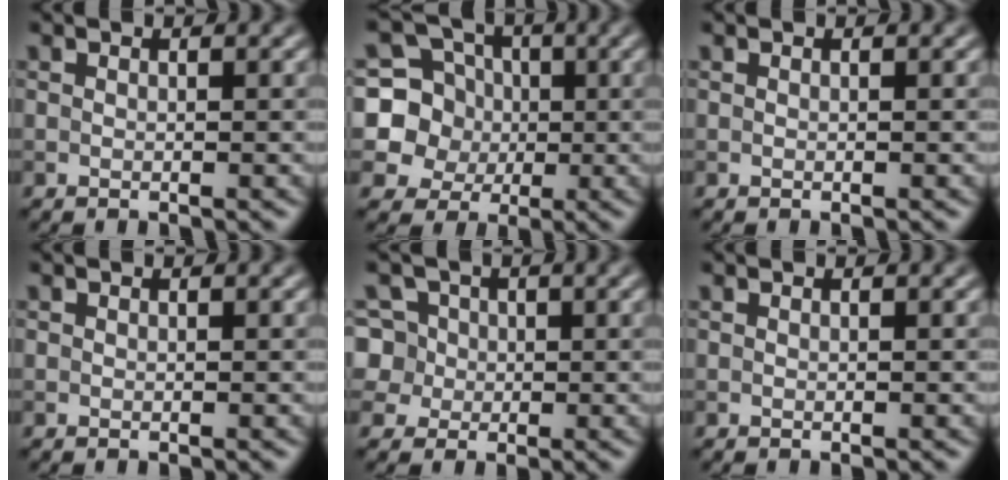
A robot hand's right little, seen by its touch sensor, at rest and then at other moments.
{"total": 6.4, "force": [0.4, 6.1, 1.8], "torque": [-0.034, 0.016, -0.017]}
{"total": 0.0}
{"total": 0.0}
{"total": 6.3, "force": [1.3, 5.8, 2.1], "torque": [-0.041, 0.038, 0.001]}
{"total": 0.0}